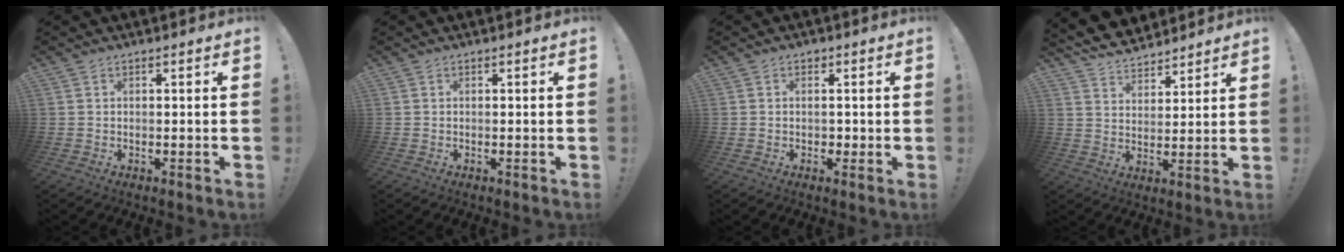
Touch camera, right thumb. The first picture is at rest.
{"total": 0.0}
{"total": 2.6, "force": [0.6, 2.5, 0.5], "torque": [0.003, -0.004, 0.009]}
{"total": 8.1, "force": [7.3, 3.1, 1.5], "torque": [-0.037, -0.057, 0.140]}